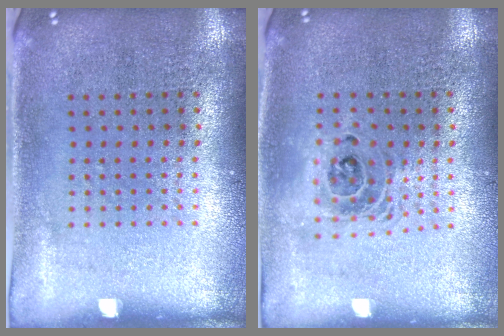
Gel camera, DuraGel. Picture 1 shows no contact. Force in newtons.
{"total": 1.6, "press": 1.3, "slide": 0.9}